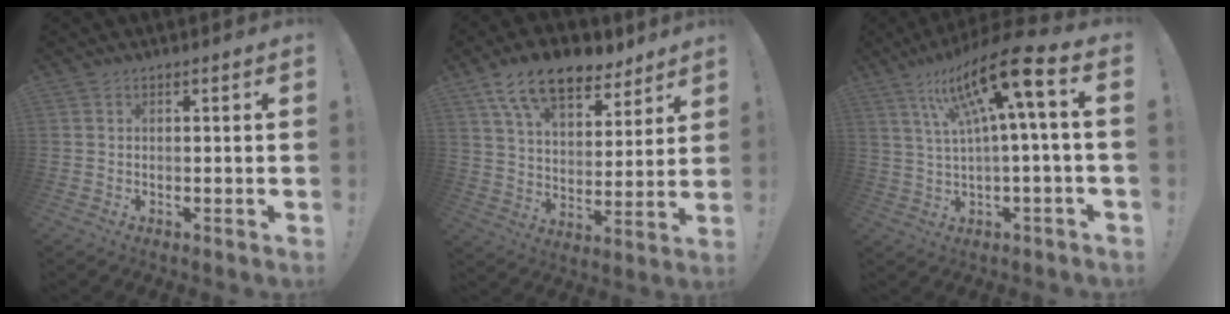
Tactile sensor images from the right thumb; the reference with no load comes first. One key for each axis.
{"total": 15.3, "fx": 10.6, "fy": 7.6, "fz": 8.0, "tx": -0.132, "ty": -0.068, "tz": 0.190}
{"total": 18.1, "fx": 6.2, "fy": 2.0, "fz": 16.8, "tx": -0.288, "ty": -0.030, "tz": 0.086}